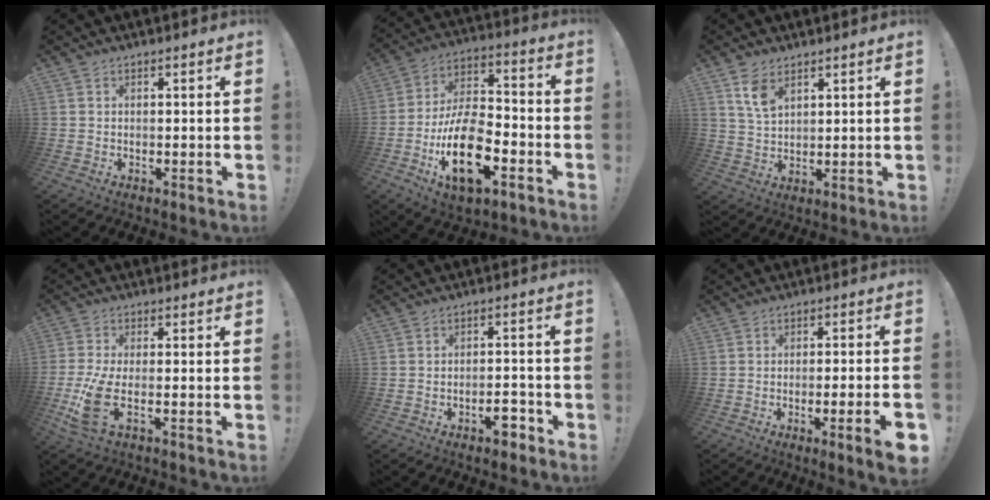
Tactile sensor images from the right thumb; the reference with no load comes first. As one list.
[{"total": 20.8, "force": [-8.3, 10.6, 15.9], "torque": [-0.291, 0.049, -0.134]}, {"total": 6.5, "force": [3.9, 3.4, 3.9], "torque": [-0.067, -0.017, 0.073]}, {"total": 9.9, "force": [-2.6, 3.2, 9.0], "torque": [-0.203, -0.012, -0.047]}, {"total": 4.8, "force": [-3.3, 2.0, 2.9], "torque": [-0.034, 0.019, -0.056]}, {"total": 7.6, "force": [-2.9, 0.2, 7.0], "torque": [-0.107, 0.007, -0.044]}]